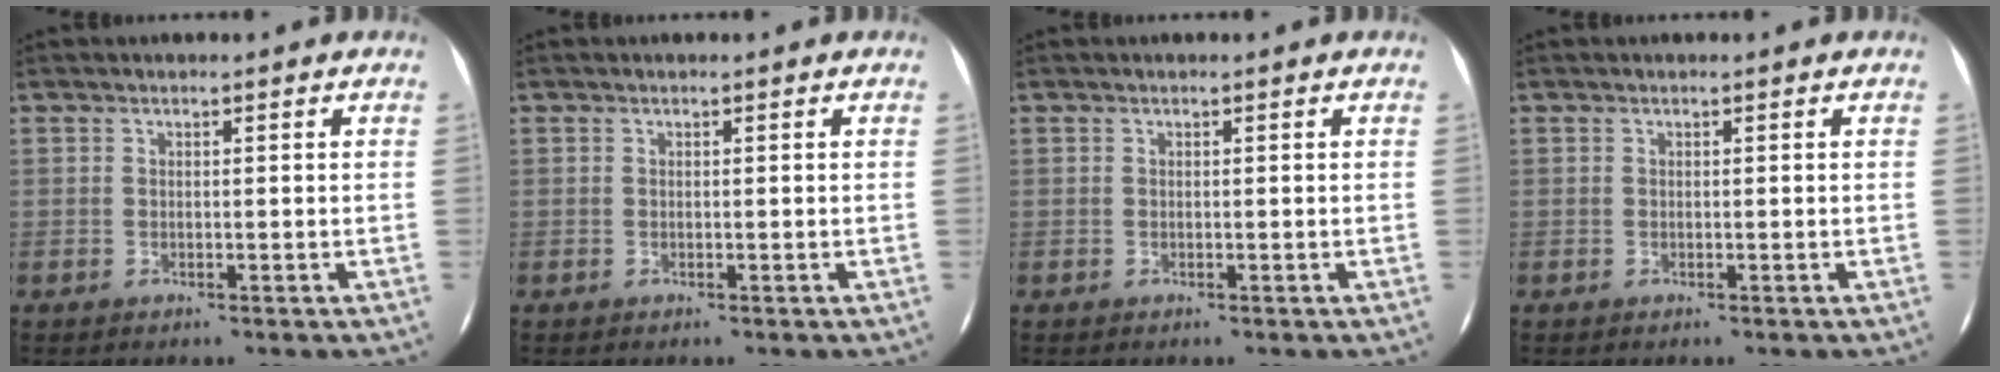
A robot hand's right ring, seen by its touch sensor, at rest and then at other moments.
{"total": 0.0}
{"total": 0.0}
{"total": 0.0}